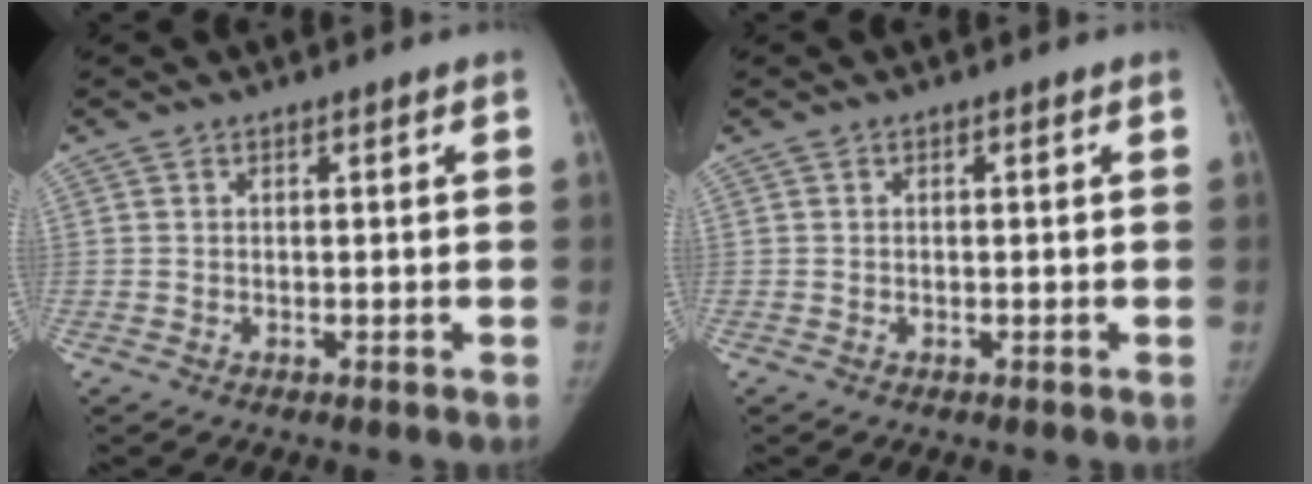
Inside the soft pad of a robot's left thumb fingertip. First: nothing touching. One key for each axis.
{"total": 0.0}